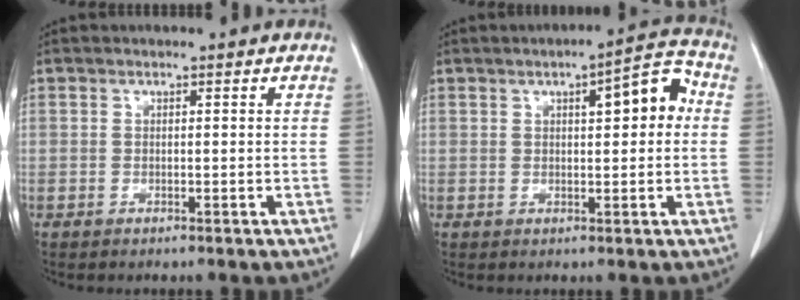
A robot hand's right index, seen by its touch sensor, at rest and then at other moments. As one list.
[{"total": 7.0, "force": [1.5, 1.9, 6.6], "torque": [-0.084, 0.027, 0.017]}]